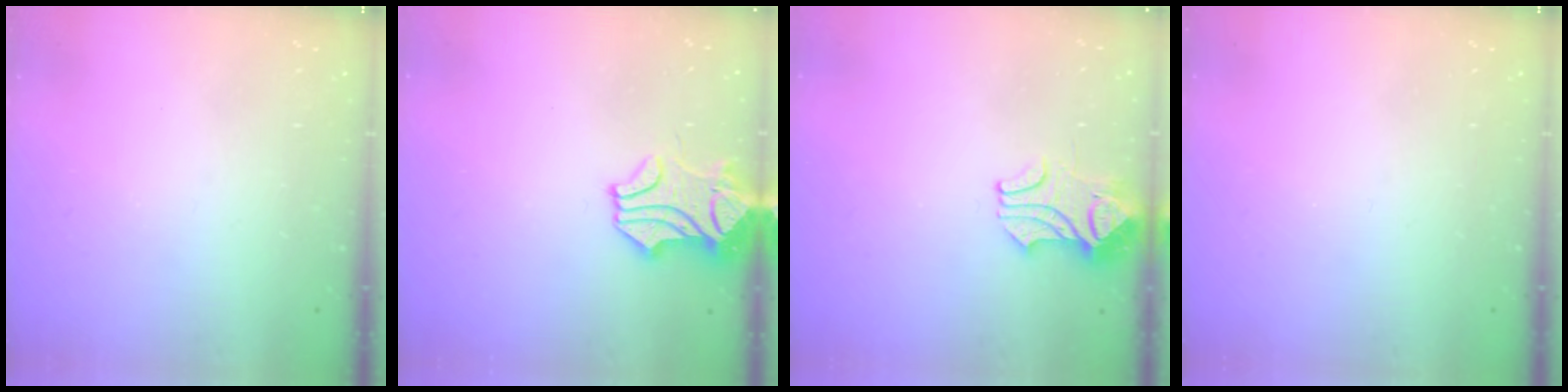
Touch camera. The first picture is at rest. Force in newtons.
{"total": 2.0, "press": 1.5, "slide": 1.4}
{"total": 2.2, "press": 2.1, "slide": 0.7}
{"total": 0.0}